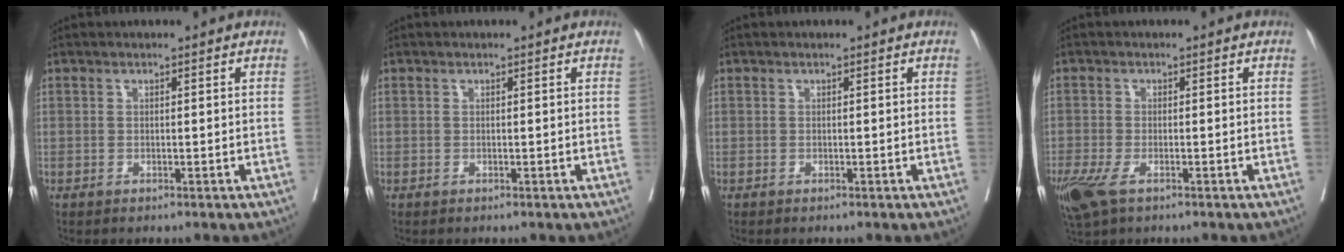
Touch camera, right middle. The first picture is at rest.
{"total": 0.0}
{"total": 0.0}
{"total": 6.3, "force": [-3.7, 2.5, 4.5], "torque": [-0.096, -0.018, -0.069]}